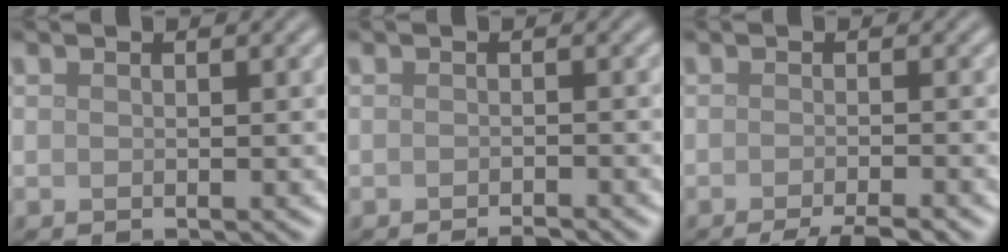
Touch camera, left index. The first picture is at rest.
{"total": 1.4, "force": [-1.1, 0.2, 0.7], "torque": [-0.005, -0.002, -0.018]}
{"total": 4.3, "force": [-3.0, 0.7, 2.9], "torque": [-0.034, 0.000, -0.054]}